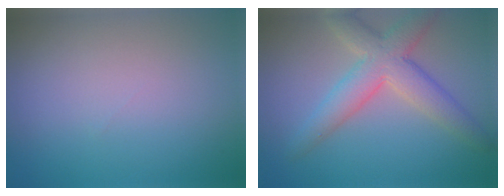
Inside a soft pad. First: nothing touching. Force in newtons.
{"total": 5.8, "press": 5.8, "slide": 0.4}